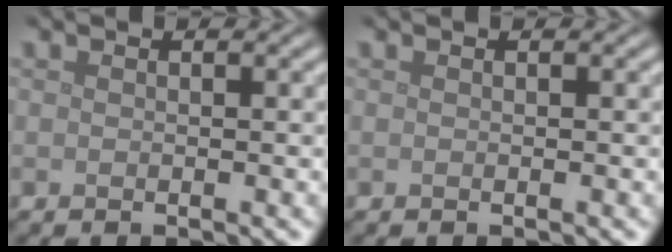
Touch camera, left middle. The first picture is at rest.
{"total": 0.0}